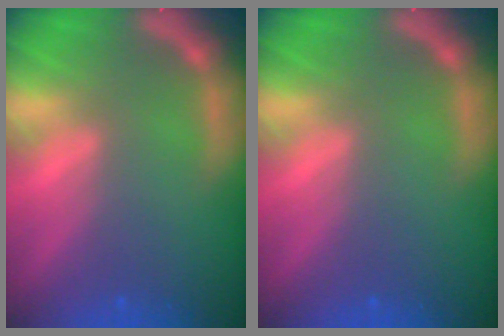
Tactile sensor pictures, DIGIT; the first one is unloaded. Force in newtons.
{"total": 0.0}